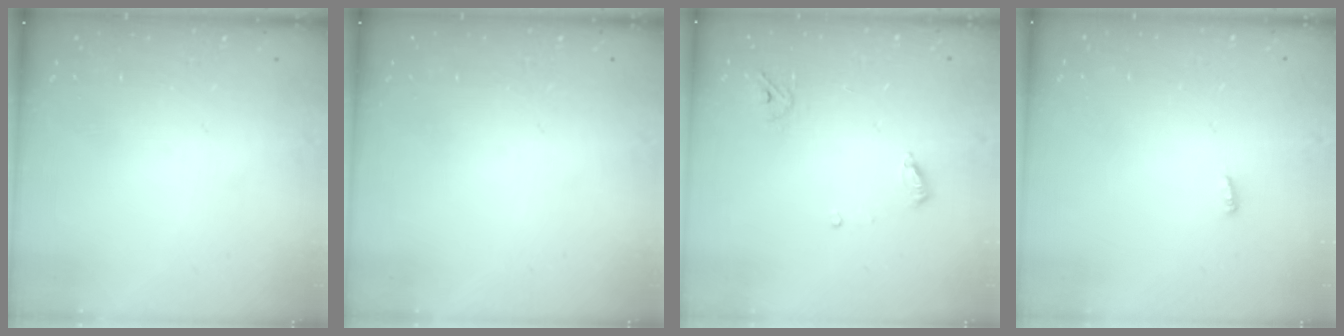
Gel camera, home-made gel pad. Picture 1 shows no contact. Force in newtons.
{"total": 0.0}
{"total": 3.6, "press": 3.6, "slide": 0.3}
{"total": 3.0, "press": 2.9, "slide": 0.8}